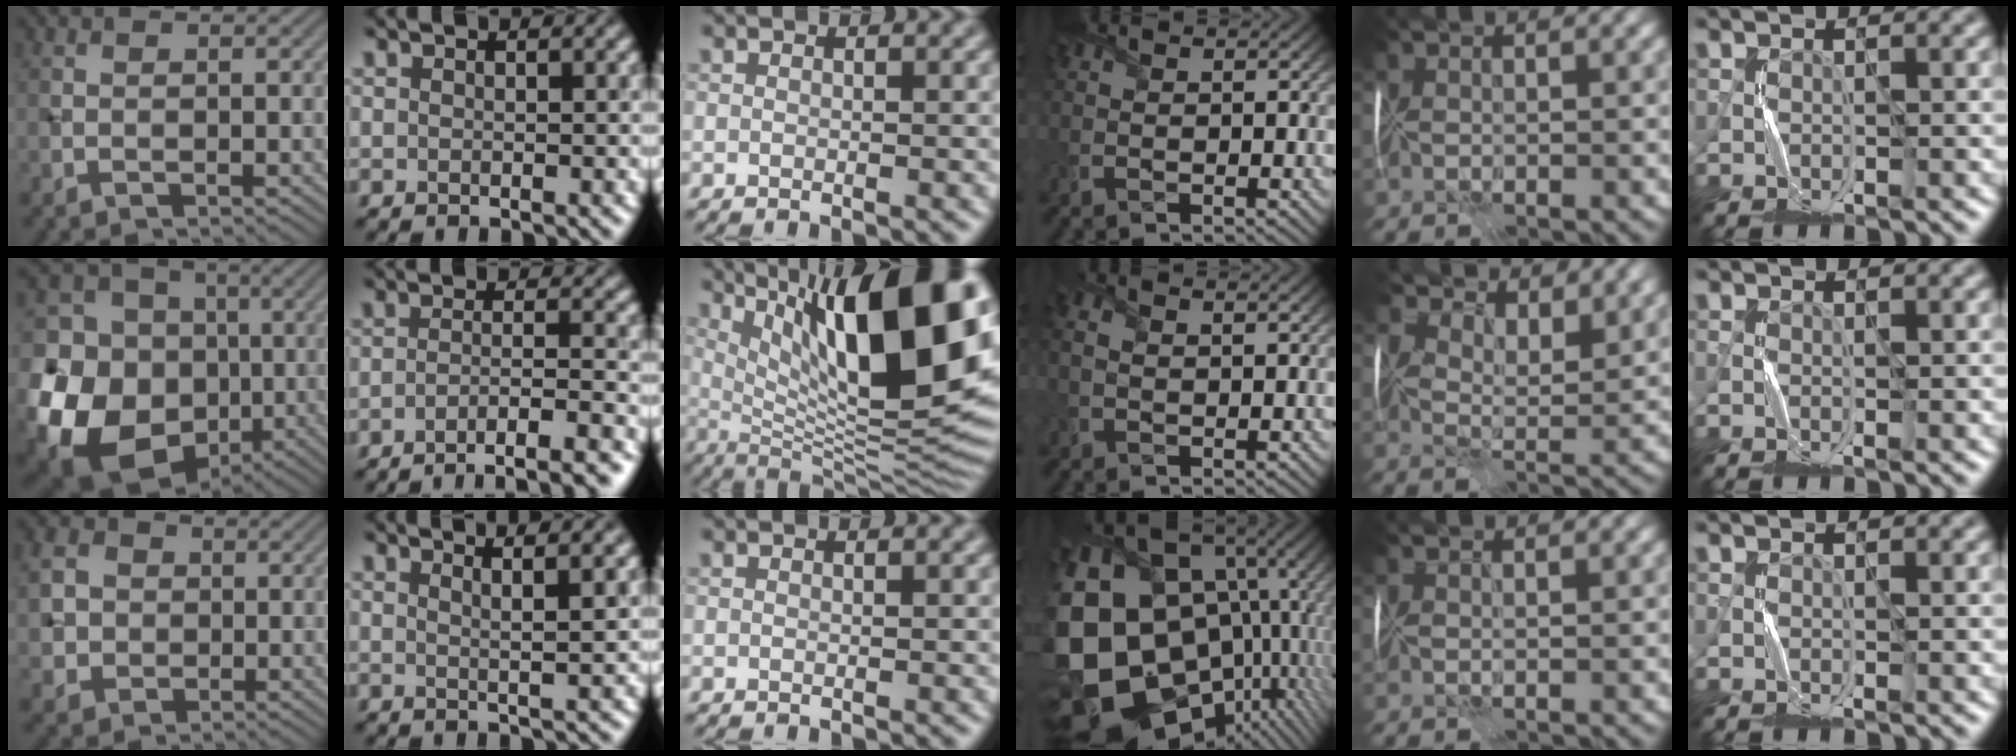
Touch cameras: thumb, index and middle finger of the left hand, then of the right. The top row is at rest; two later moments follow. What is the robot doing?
{"motion": "fold", "object": "memory foam"}